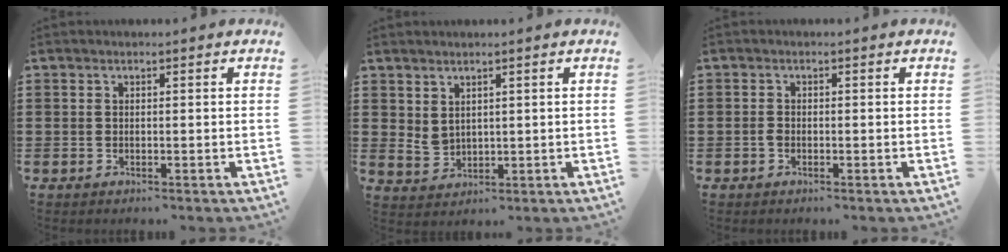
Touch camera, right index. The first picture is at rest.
{"total": 2.4, "force": [1.8, 1.3, 0.9], "torque": [-0.024, 0.004, 0.036]}
{"total": 0.9, "force": [-0.5, 0.5, 0.6], "torque": [-0.013, 0.000, -0.009]}